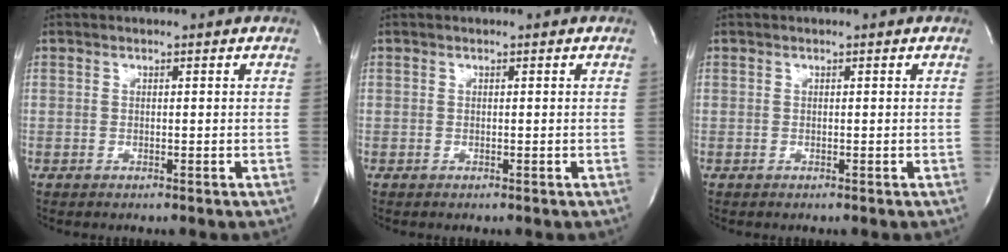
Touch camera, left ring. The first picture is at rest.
{"total": 0.0}
{"total": 0.0}